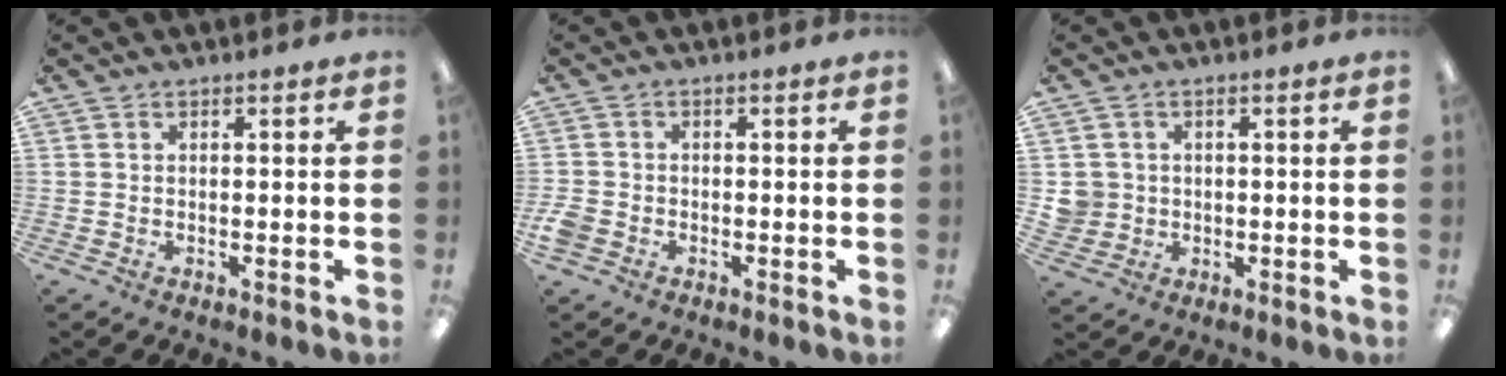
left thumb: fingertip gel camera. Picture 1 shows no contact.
{"total": 2.7, "force": [-1.5, 2.1, 0.9], "torque": [-0.018, 0.004, -0.029]}
{"total": 3.9, "force": [0.0, 3.9, 0.1], "torque": [-0.002, 0.006, 0.001]}